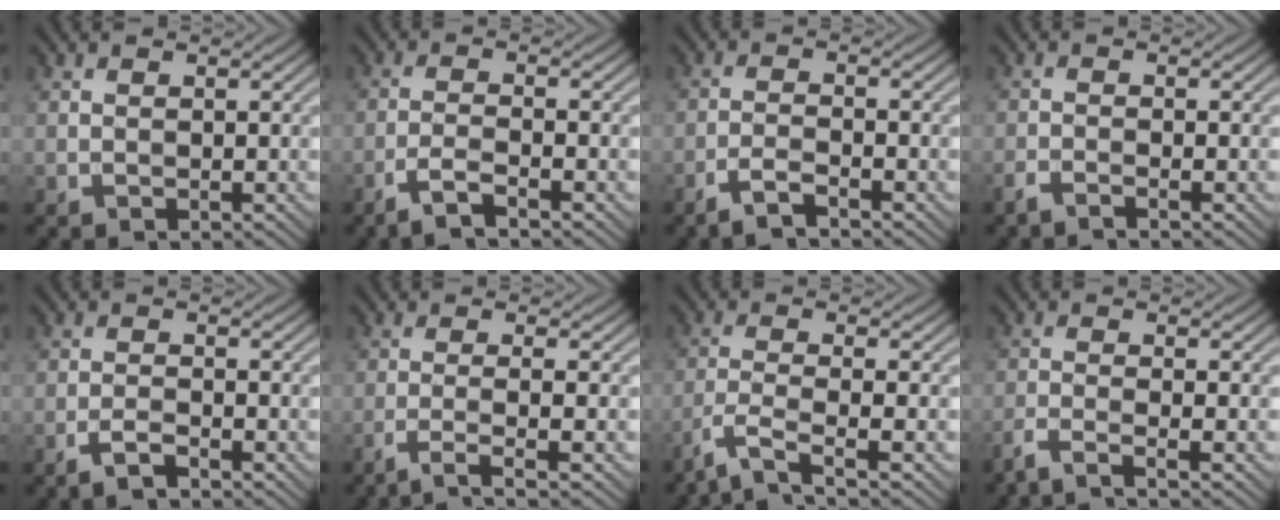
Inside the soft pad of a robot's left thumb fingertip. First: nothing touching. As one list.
[{"total": 3.7, "force": [-2.6, 0.6, 2.5], "torque": [-0.046, 0.004, -0.065]}, {"total": 3.2, "force": [-2.6, 0.5, 1.9], "torque": [-0.038, 0.002, -0.058]}, {"total": 1.9, "force": [-1.6, 0.1, 1.0], "torque": [-0.022, -0.006, -0.039]}, {"total": 2.5, "force": [-1.8, 0.6, 1.5], "torque": [-0.034, 0.001, -0.040]}, {"total": 4.0, "force": [-2.3, 0.5, 3.3], "torque": [-0.046, 0.008, -0.063]}, {"total": 5.0, "force": [-3.5, 0.8, 3.4], "torque": [-0.062, -0.003, -0.085]}, {"total": 3.4, "force": [-2.5, 0.4, 2.2], "torque": [-0.038, -0.006, -0.069]}]